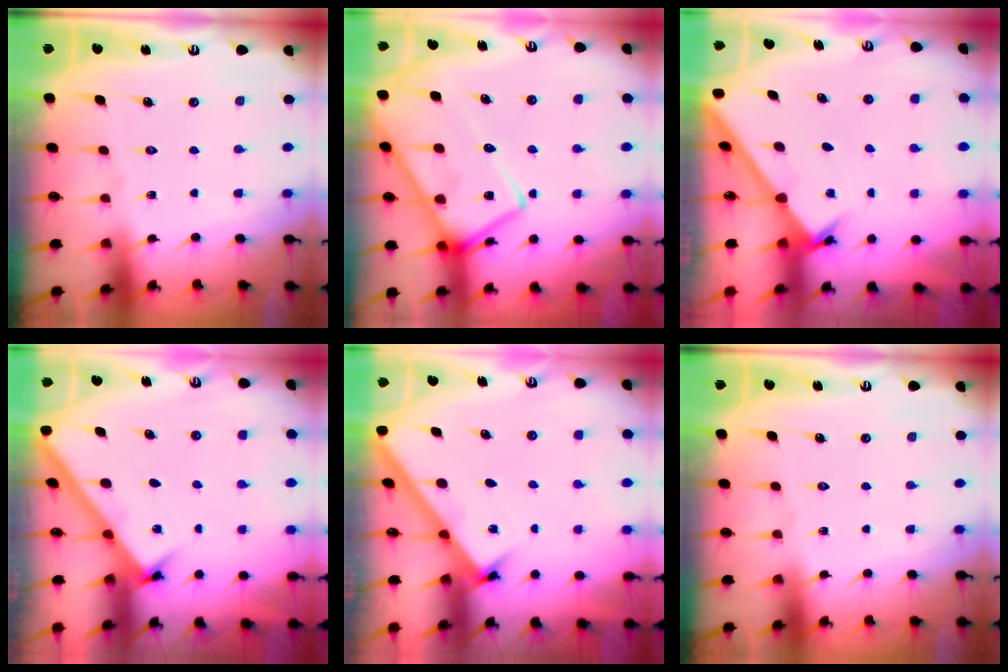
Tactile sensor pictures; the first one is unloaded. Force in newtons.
{"total": 17.0, "press": 16.9, "slide": 1.6}
{"total": 1.6, "press": 1.5, "slide": 0.1}
{"total": 2.2, "press": 2.2, "slide": 0.2}
{"total": 2.3, "press": 2.3, "slide": 0.3}
{"total": 0.0}